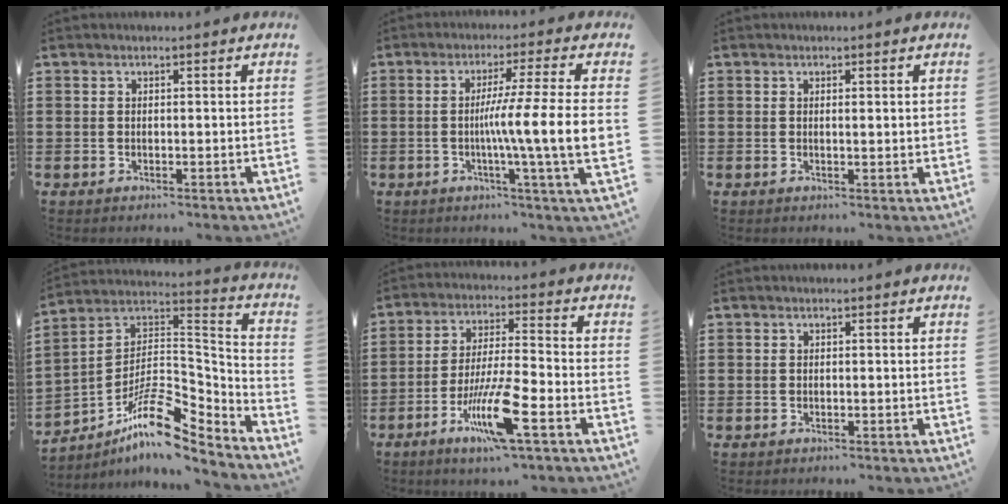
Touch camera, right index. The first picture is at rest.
{"total": 10.8, "force": [-1.0, -1.2, 10.7], "torque": [-0.196, -0.016, -0.026]}
{"total": 0.8, "force": [0.2, 0.0, 0.7], "torque": [-0.014, 0.001, 0.004]}
{"total": 12.5, "force": [-8.0, 4.8, 8.4], "torque": [-0.150, 0.015, -0.150]}
{"total": 10.5, "force": [-5.2, 1.6, 8.9], "torque": [-0.188, -0.006, -0.100]}
{"total": 0.0}